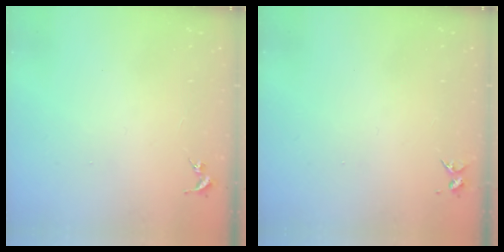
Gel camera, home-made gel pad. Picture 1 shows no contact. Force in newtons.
{"total": 3.7, "press": 3.6, "slide": 0.4}